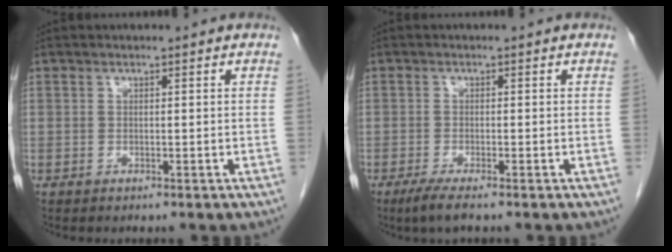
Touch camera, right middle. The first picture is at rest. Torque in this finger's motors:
{"motor_torque": [0.40, -0.29, 0.03, 0.03]}